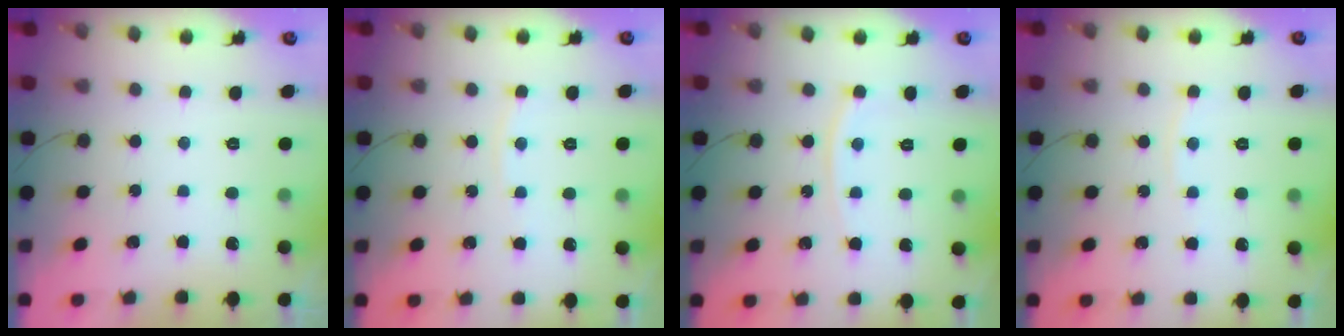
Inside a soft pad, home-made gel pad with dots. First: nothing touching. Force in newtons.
{"total": 2.7, "press": 2.7, "slide": 0.3}
{"total": 4.6, "press": 4.5, "slide": 0.7}
{"total": 2.7, "press": 2.7, "slide": 0.3}